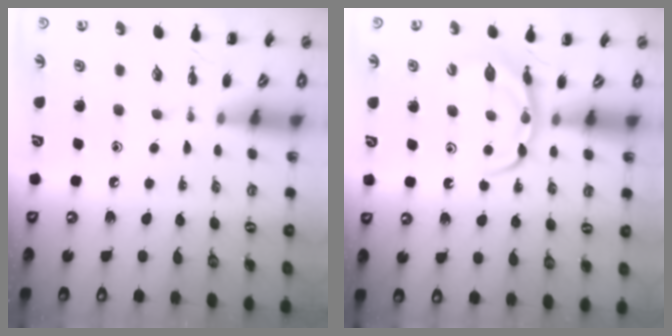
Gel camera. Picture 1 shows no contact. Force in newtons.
{"total": 6.5, "press": 6.5, "slide": 0.3}